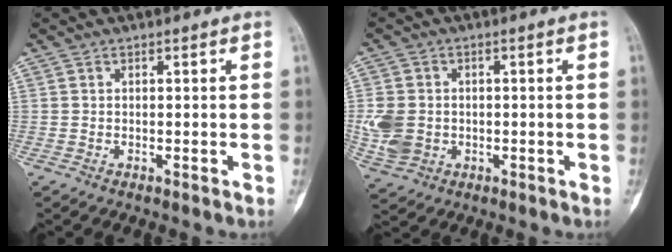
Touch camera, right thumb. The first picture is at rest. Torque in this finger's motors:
{"motor_torque": [0.02, 0.12, 0.51, -0.28, 0.10]}